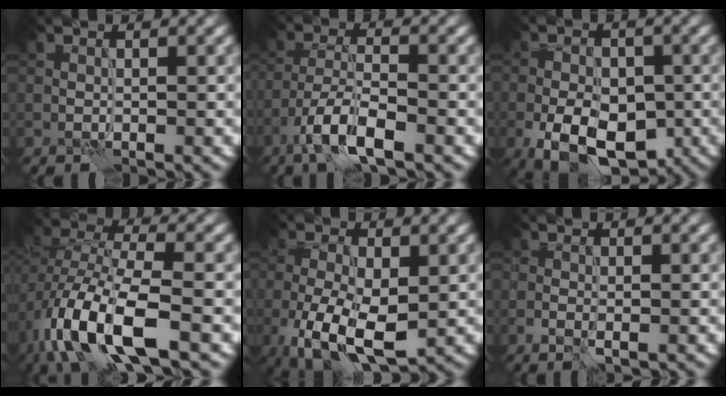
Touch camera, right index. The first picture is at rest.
{"total": 5.5, "force": [-3.6, 1.6, 3.9], "torque": [-0.078, 0.000, -0.072]}
{"total": 8.3, "force": [-3.5, 4.9, 5.8], "torque": [-0.089, -0.013, -0.061]}
{"total": 10.1, "force": [-4.8, 4.6, 7.5], "torque": [-0.160, -0.006, -0.091]}
{"total": 8.6, "force": [-2.9, 4.2, 6.9], "torque": [-0.143, -0.020, -0.048]}
{"total": 0.9, "force": [-0.4, 0.3, 0.8], "torque": [-0.015, -0.004, -0.005]}